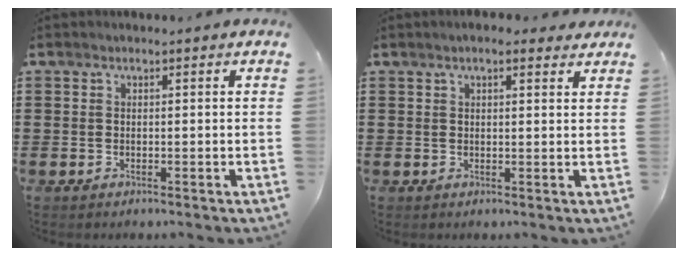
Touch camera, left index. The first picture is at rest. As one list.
[{"total": 2.5, "force": [1.9, 0.5, 1.6], "torque": [-0.034, 0.004, 0.034]}]